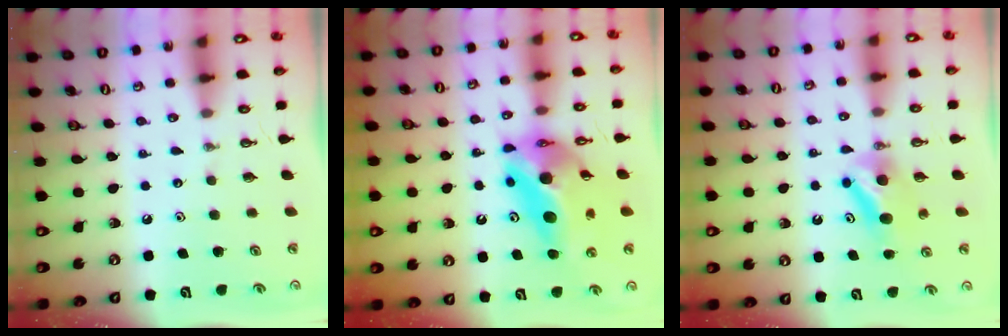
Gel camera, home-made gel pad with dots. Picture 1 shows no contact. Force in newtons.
{"total": 17.4, "press": 15.7, "slide": 7.4}
{"total": 8.1, "press": 7.9, "slide": 1.6}